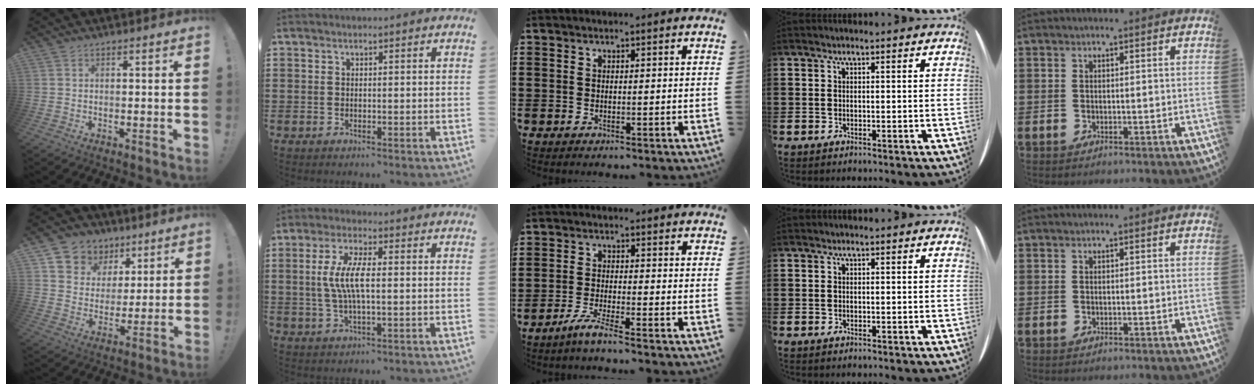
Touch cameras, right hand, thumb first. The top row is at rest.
{"thumb": {"total": 9.1, "force": [4.7, 7.7, 1.5], "torque": [-0.027, -0.034, 0.098]}, "index": {"total": 7.1, "force": [0.1, 2.2, 6.7], "torque": [-0.150, -0.005, -0.009]}, "middle": {"total": 3.4, "force": [-2.7, -0.4, 2.0], "torque": [-0.046, -0.006, -0.054]}}